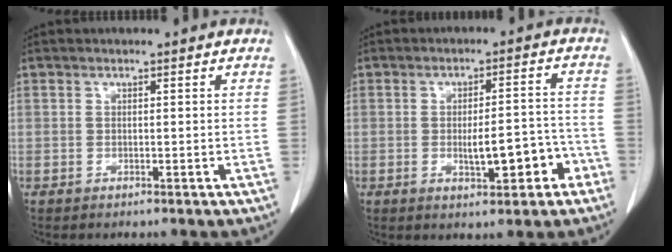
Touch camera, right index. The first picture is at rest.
{"total": 7.8, "force": [-2.8, 2.5, 6.8], "torque": [-0.101, 0.016, -0.032]}